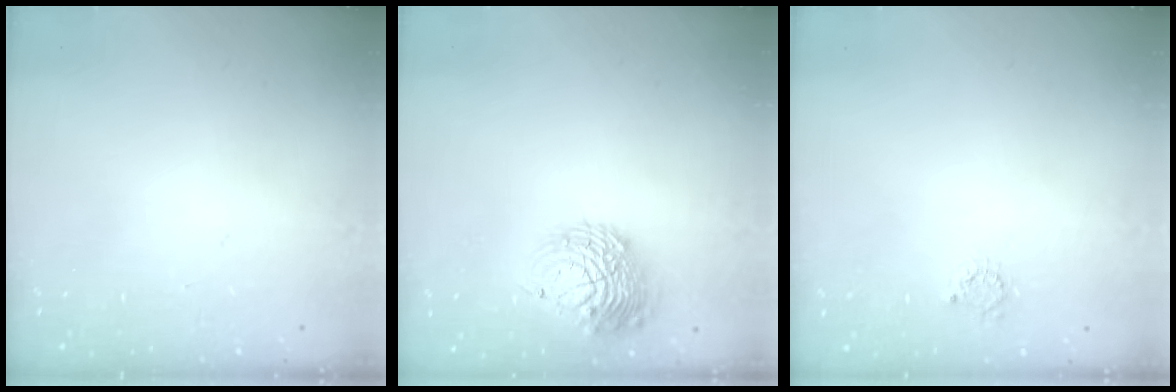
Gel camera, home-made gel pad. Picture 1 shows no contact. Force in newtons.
{"total": 11.0, "press": 10.9, "slide": 1.6}
{"total": 2.8, "press": 2.8, "slide": 0.4}